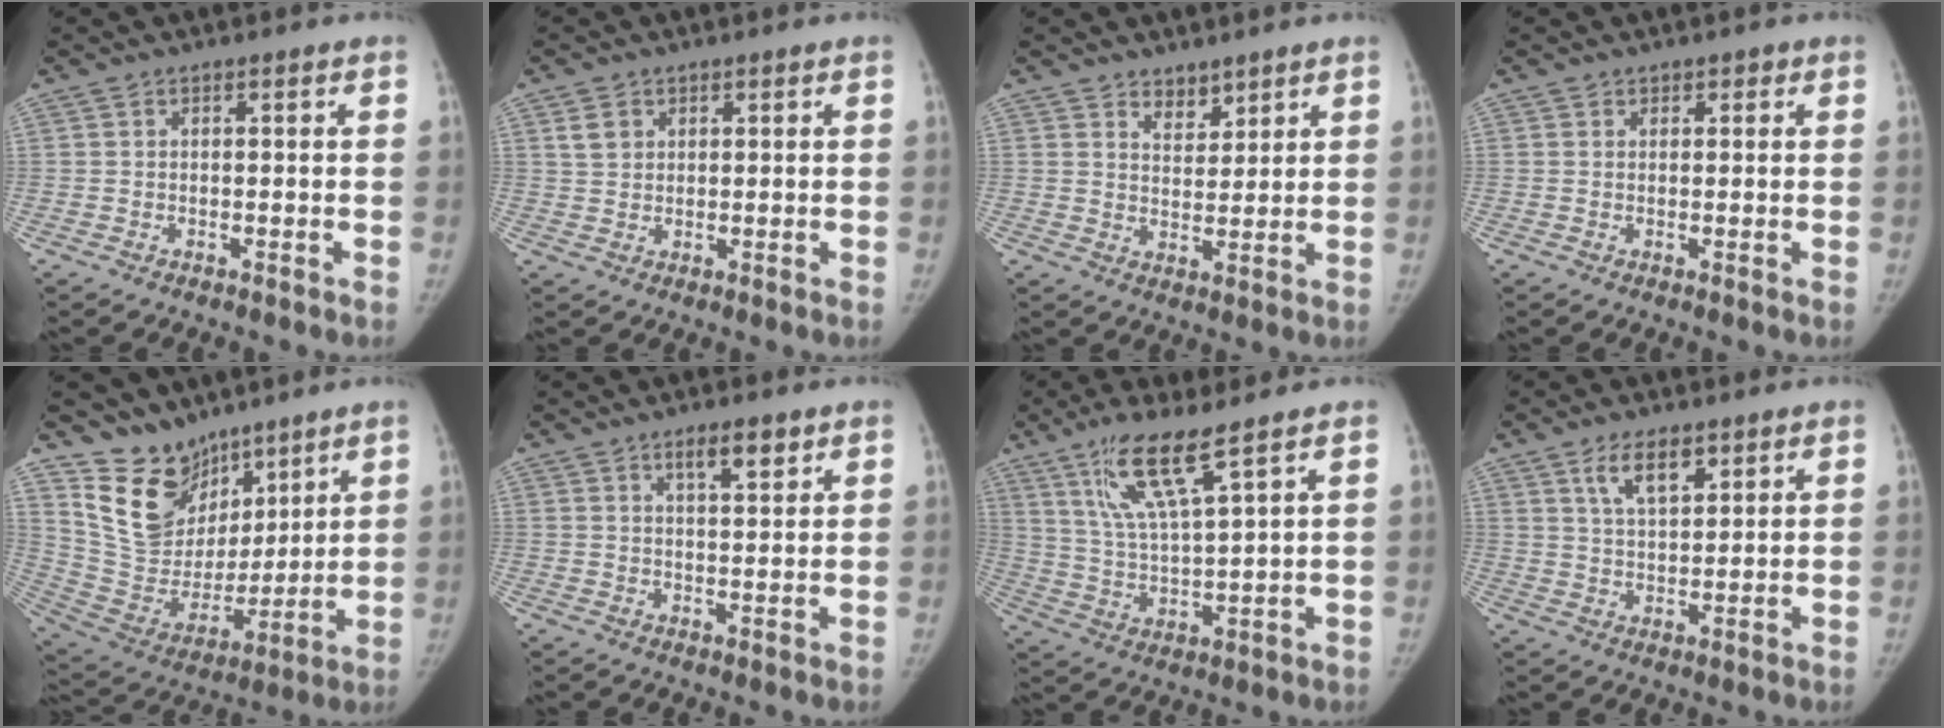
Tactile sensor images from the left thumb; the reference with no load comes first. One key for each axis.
{"total": 3.2, "fx": 1.5, "fy": 2.4, "fz": 1.4, "tx": -0.014, "ty": -0.004, "tz": 0.032}
{"total": 4.0, "fx": 3.1, "fy": 2.1, "fz": 1.1, "tx": 0.002, "ty": -0.026, "tz": 0.057}
{"total": 1.1, "fx": 0.6, "fy": 0.8, "fz": 0.2, "tx": 0.016, "ty": -0.003, "tz": 0.004}
{"total": 15.5, "fx": 11.3, "fy": 9.7, "fz": 4.1, "tx": -0.029, "ty": -0.076, "tz": 0.228}
{"total": 4.9, "fx": 3.0, "fy": 1.5, "fz": 3.5, "tx": -0.045, "ty": -0.019, "tz": 0.049}
{"total": 11.1, "fx": 7.0, "fy": 1.4, "fz": 8.5, "tx": -0.166, "ty": -0.035, "tz": 0.145}
{"total": 6.6, "fx": 3.8, "fy": 2.9, "fz": 4.5, "tx": -0.063, "ty": -0.022, "tz": 0.070}